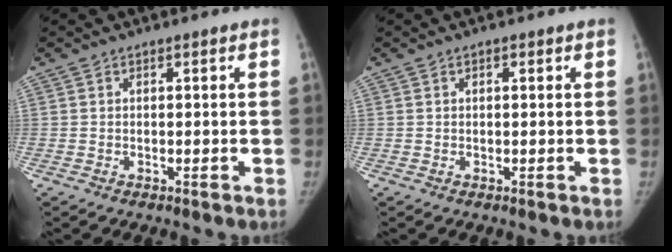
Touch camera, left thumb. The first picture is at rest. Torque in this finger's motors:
{"motor_torque": [-0.48, -0.29, -0.31, 0.61, -0.04]}